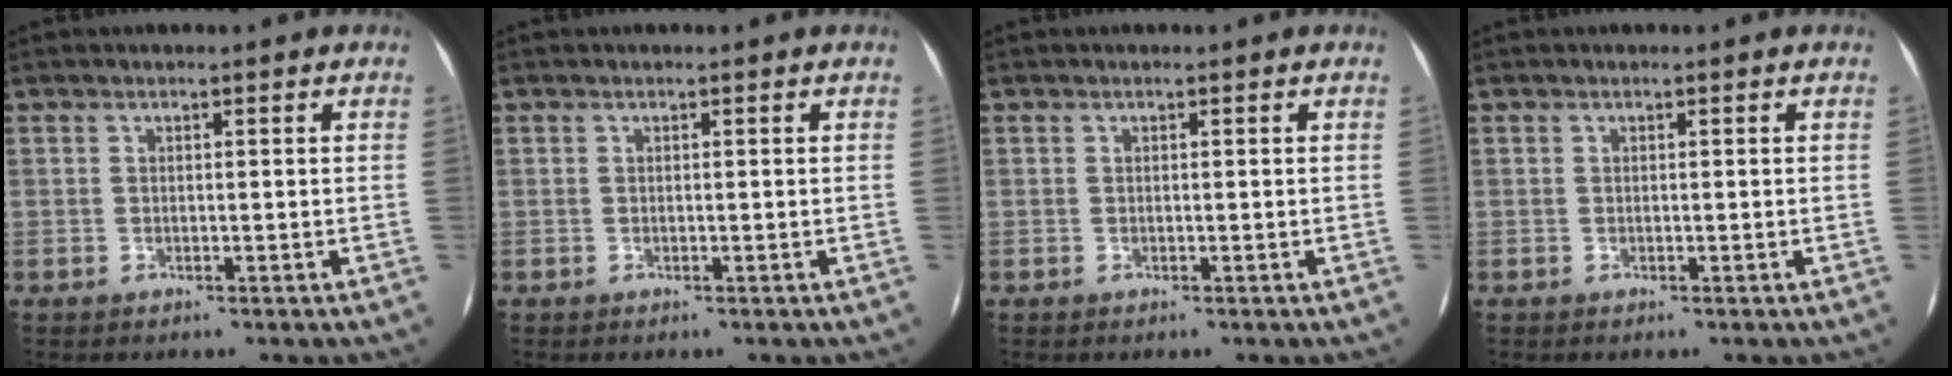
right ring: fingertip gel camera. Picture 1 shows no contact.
{"total": 0.0}
{"total": 0.0}
{"total": 0.0}